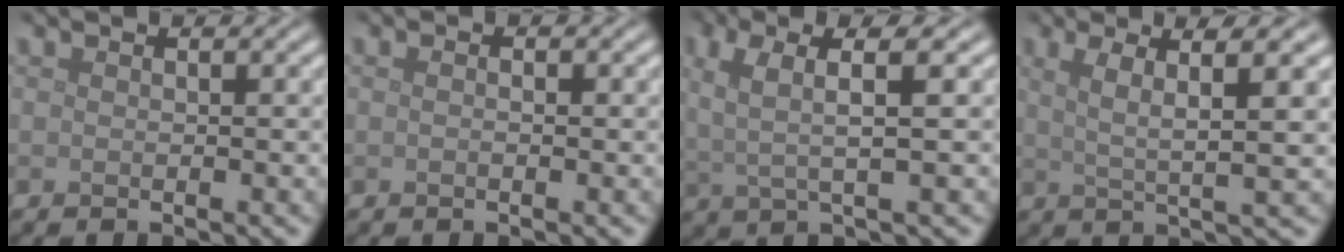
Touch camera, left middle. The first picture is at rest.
{"total": 0.8, "force": [0.2, 0.4, 0.7], "torque": [-0.010, -0.005, 0.002]}
{"total": 4.5, "force": [1.6, 1.0, 4.1], "torque": [-0.088, 0.005, 0.030]}
{"total": 5.0, "force": [2.1, 0.8, 4.4], "torque": [-0.076, 0.008, 0.035]}